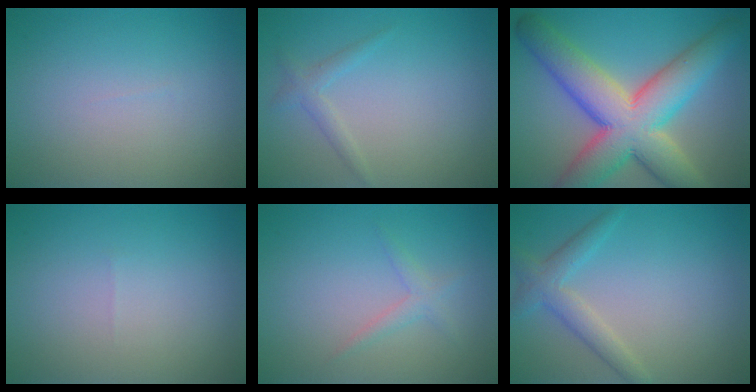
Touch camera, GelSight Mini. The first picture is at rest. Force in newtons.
{"total": 1.5, "press": 1.5, "slide": 0.1}
{"total": 11.7, "press": 11.7, "slide": 0.6}
{"total": 0.0}
{"total": 1.3, "press": 1.3, "slide": 0.2}
{"total": 2.8, "press": 2.8, "slide": 0.1}